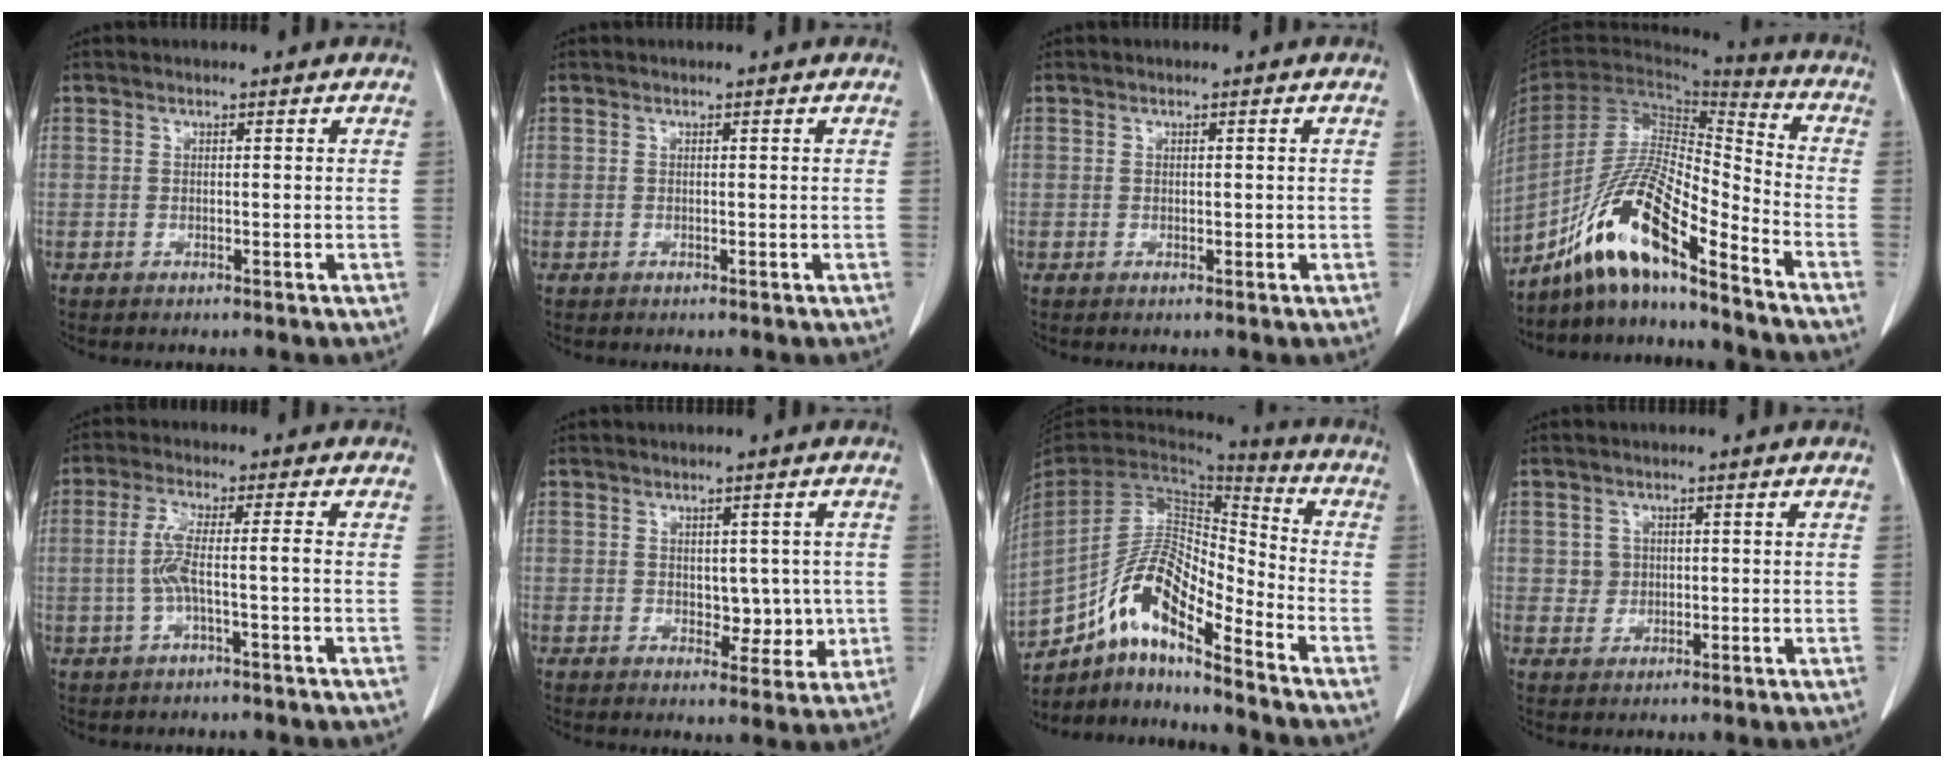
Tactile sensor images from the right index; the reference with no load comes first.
{"total": 0.0}
{"total": 0.7, "force": [0.0, 0.5, 0.5], "torque": [-0.007, -0.001, 0.002]}
{"total": 15.6, "force": [-11.4, 1.4, 10.6], "torque": [-0.201, 0.001, -0.209]}
{"total": 4.9, "force": [-1.0, 0.1, 4.8], "torque": [-0.107, 0.012, -0.017]}
{"total": 4.8, "force": [0.0, 3.0, 3.8], "torque": [-0.036, 0.001, 0.009]}
{"total": 14.5, "force": [-9.5, 3.4, 10.4], "torque": [-0.201, 0.020, -0.173]}
{"total": 2.2, "force": [0.4, 2.2, 0.3], "torque": [0.000, 0.002, 0.009]}